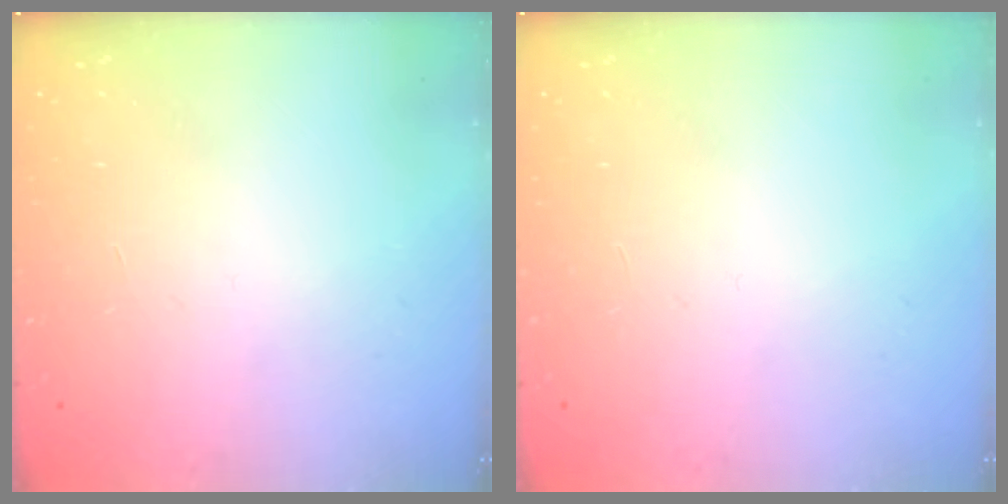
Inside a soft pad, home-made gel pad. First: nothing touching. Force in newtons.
{"total": 0.0}